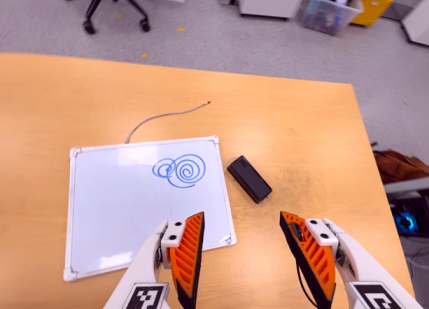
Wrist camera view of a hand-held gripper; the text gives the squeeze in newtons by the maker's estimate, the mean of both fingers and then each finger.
{"total": 0.0}